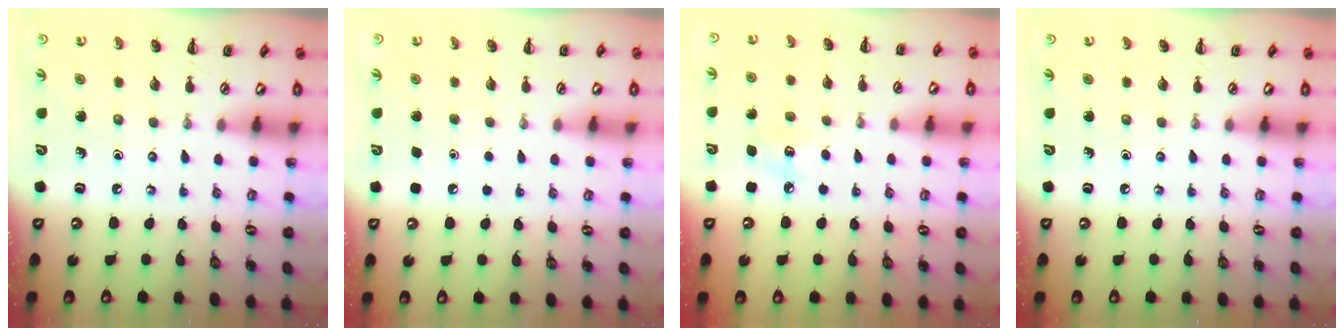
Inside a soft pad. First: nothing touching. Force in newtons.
{"total": 1.8, "press": 1.8, "slide": 0.1}
{"total": 6.4, "press": 6.1, "slide": 1.8}
{"total": 0.0}